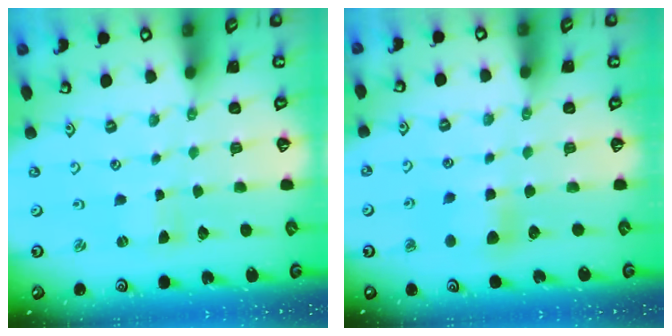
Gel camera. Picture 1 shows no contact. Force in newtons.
{"total": 6.4, "press": 6.4, "slide": 0.7}